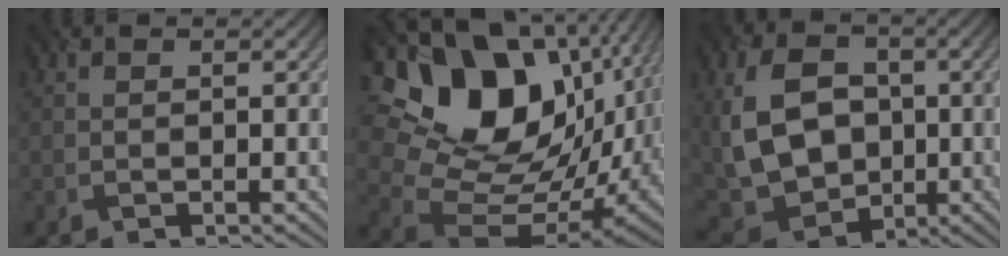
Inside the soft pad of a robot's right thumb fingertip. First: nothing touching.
{"total": 19.3, "force": [5.5, 13.6, 12.5], "torque": [-0.235, -0.027, 0.136]}
{"total": 12.6, "force": [0.1, 9.2, 8.7], "torque": [-0.202, -0.011, 0.005]}